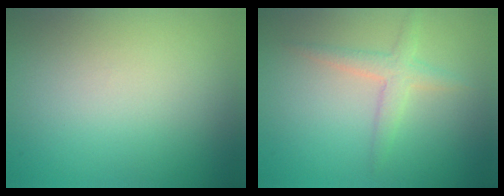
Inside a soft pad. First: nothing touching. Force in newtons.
{"total": 2.3, "press": 2.3, "slide": 0.1}